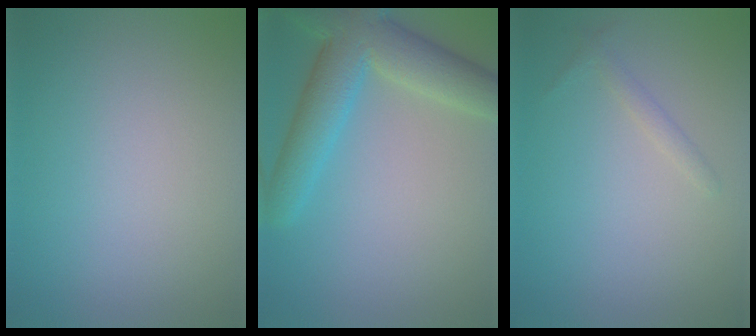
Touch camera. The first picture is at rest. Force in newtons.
{"total": 7.3, "press": 7.3, "slide": 0.4}
{"total": 0.9, "press": 0.9, "slide": 0.1}